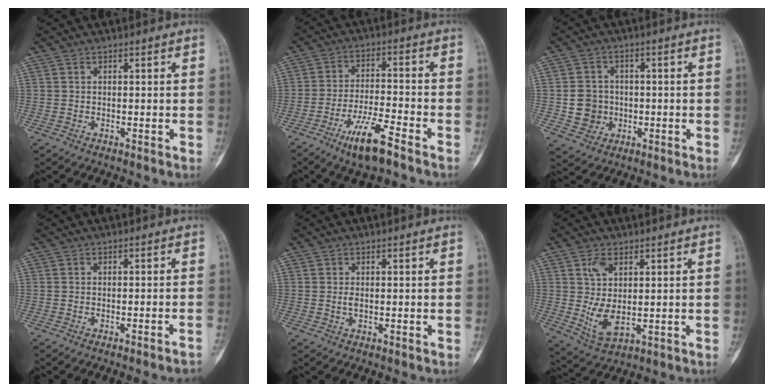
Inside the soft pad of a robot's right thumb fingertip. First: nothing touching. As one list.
[{"total": 9.6, "force": [-6.1, 1.9, 7.1], "torque": [-0.138, 0.025, -0.109]}, {"total": 6.1, "force": [-0.6, 5.7, 2.0], "torque": [-0.012, 0.008, -0.006]}, {"total": 3.5, "force": [-3.0, -0.3, 1.7], "torque": [-0.026, 0.025, -0.031]}, {"total": 0.8, "force": [-0.1, 0.3, 0.7], "torque": [-0.013, -0.002, -0.001]}, {"total": 7.9, "force": [1.2, 4.3, 6.5], "torque": [-0.125, -0.008, 0.034]}]